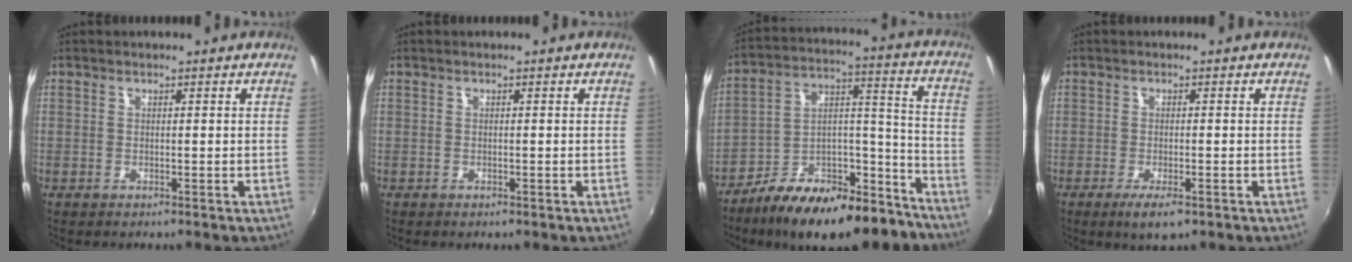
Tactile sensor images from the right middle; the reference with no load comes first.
{"total": 0.8, "force": [-0.4, 0.6, 0.2], "torque": [-0.004, -0.004, -0.007]}
{"total": 22.6, "force": [-16.7, 9.4, 12.1], "torque": [-0.185, 0.039, -0.238]}
{"total": 3.9, "force": [-2.4, 0.9, 3.0], "torque": [-0.067, -0.014, -0.040]}